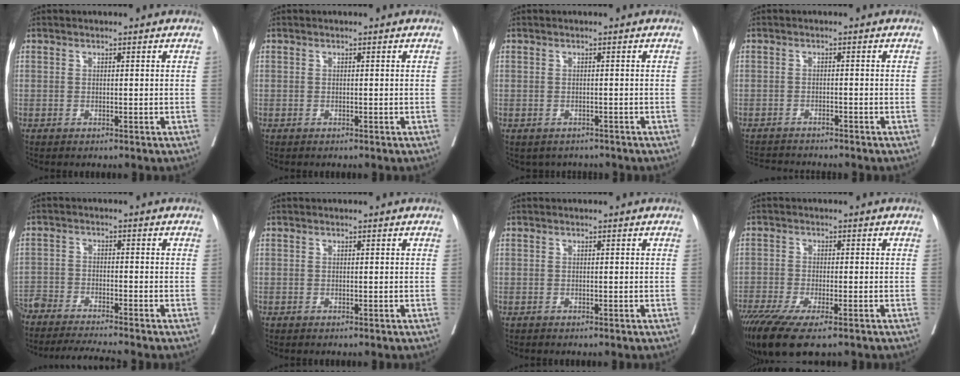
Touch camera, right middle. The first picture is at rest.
{"total": 0.0}
{"total": 2.9, "force": [-2.5, 1.5, 0.4], "torque": [0.000, 0.006, -0.030]}
{"total": 6.2, "force": [-5.9, 0.6, 1.7], "torque": [-0.018, -0.005, -0.090]}
{"total": 11.6, "force": [-10.8, -0.2, 4.2], "torque": [-0.060, -0.007, -0.176]}
{"total": 0.0}
{"total": 0.0}
{"total": 9.7, "force": [-6.7, 2.0, 6.7], "torque": [-0.111, -0.022, -0.112]}